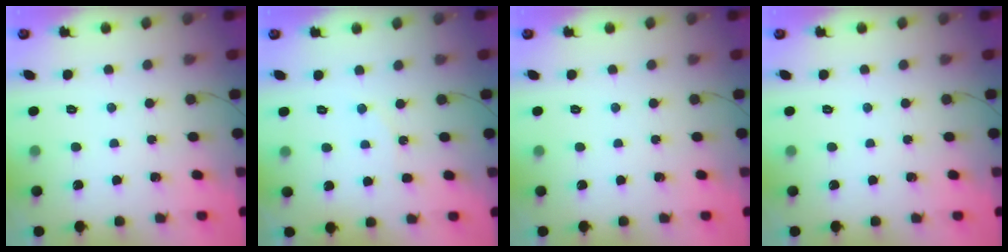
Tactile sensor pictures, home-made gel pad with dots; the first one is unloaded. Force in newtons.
{"total": 5.2, "press": 4.9, "slide": 1.7}
{"total": 0.0}
{"total": 0.0}